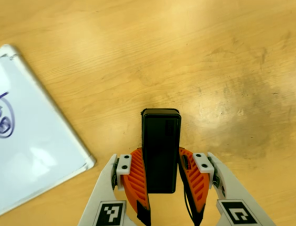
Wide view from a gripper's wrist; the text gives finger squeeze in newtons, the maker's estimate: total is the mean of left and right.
{"total": 4.9, "left": 3.1, "right": 6.6}